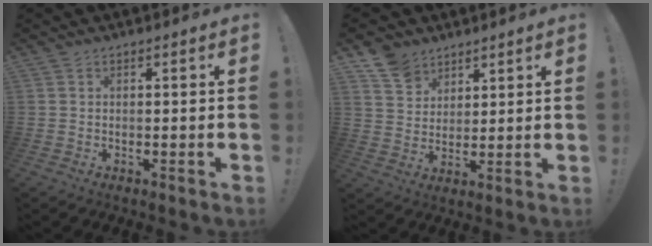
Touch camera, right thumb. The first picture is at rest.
{"total": 8.8, "force": [6.4, 5.8, 1.8], "torque": [-0.028, -0.041, 0.126]}